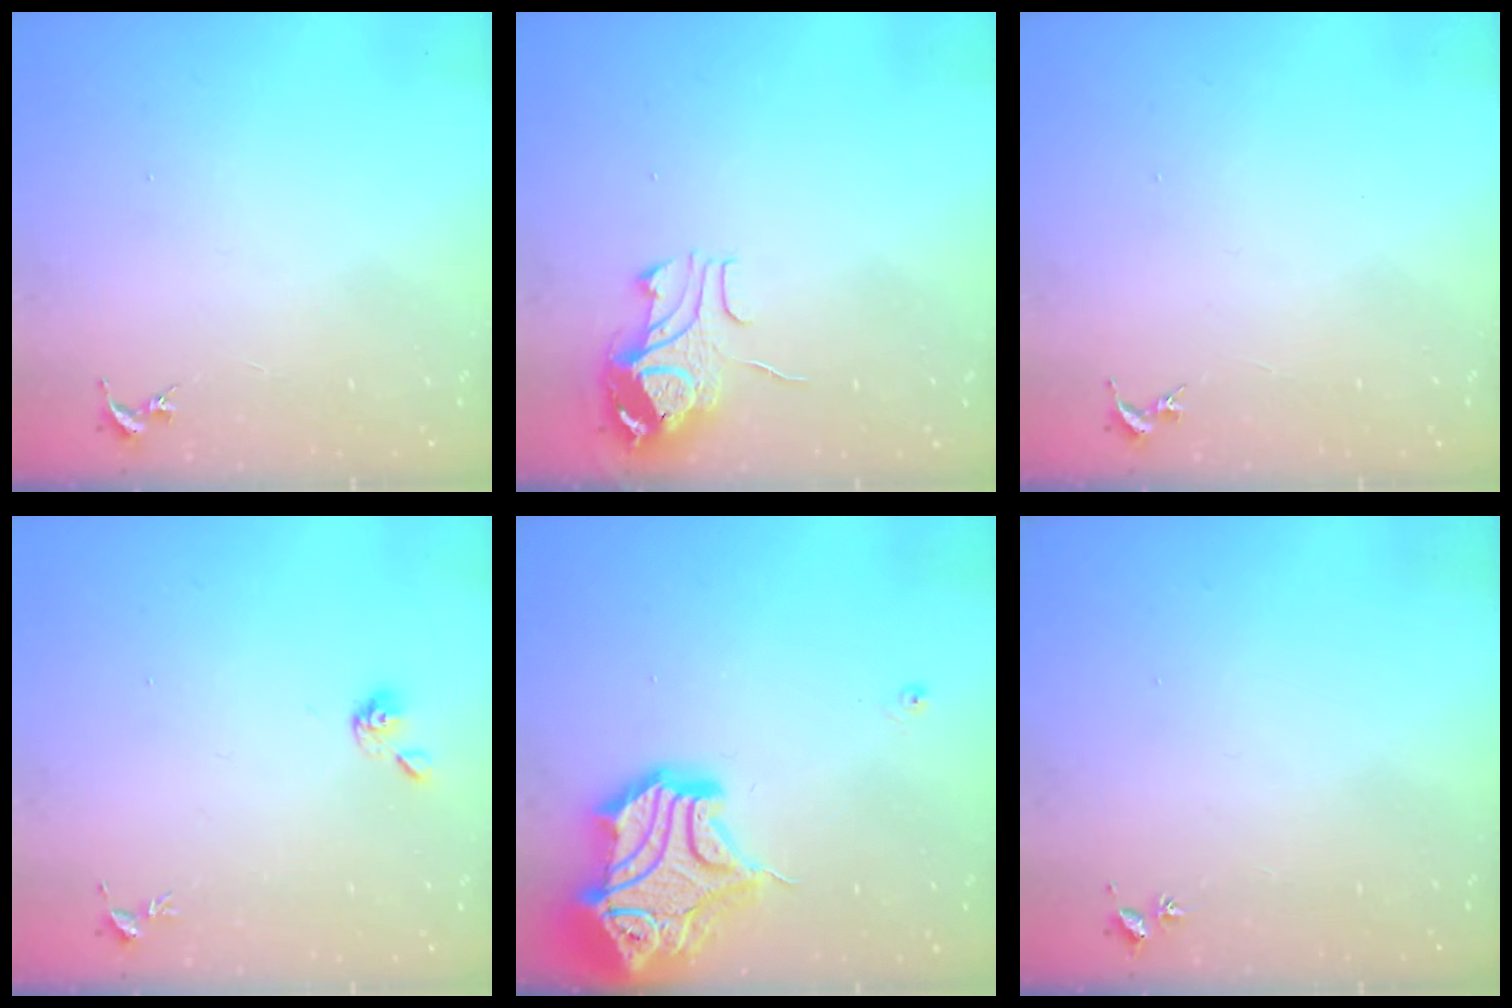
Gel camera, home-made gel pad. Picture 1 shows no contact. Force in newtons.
{"total": 9.8, "press": 9.8, "slide": 1.2}
{"total": 0.0}
{"total": 5.2, "press": 5.1, "slide": 0.6}
{"total": 19.6, "press": 19.4, "slide": 2.5}
{"total": 2.0, "press": 2.0, "slide": 0.3}